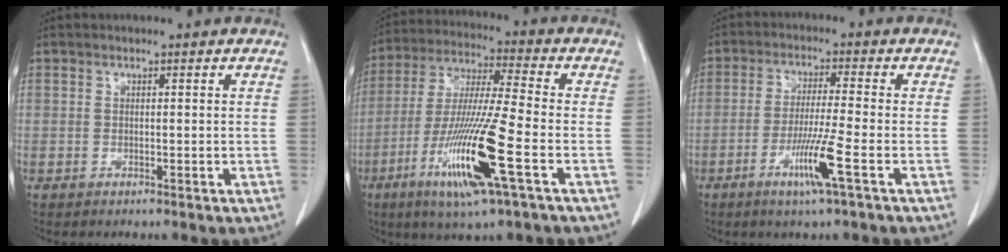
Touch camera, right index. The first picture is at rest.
{"total": 16.2, "force": [-6.4, 0.1, 15.0], "torque": [-0.305, -0.026, -0.119]}
{"total": 7.5, "force": [-3.3, -1.0, 6.6], "torque": [-0.127, -0.017, -0.064]}